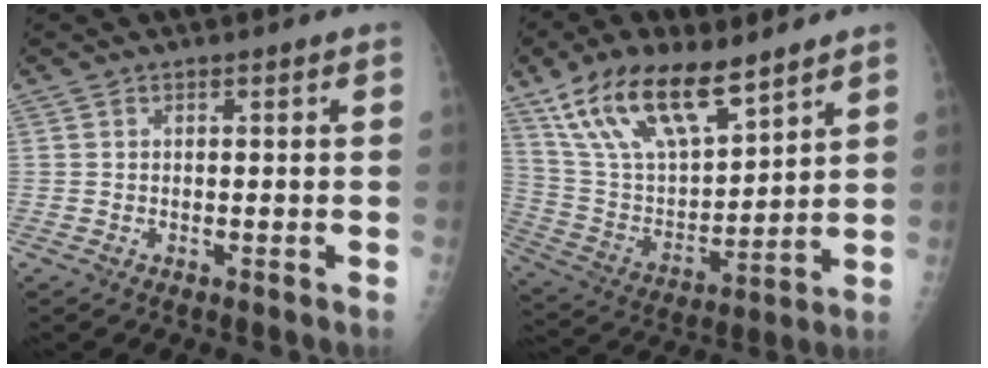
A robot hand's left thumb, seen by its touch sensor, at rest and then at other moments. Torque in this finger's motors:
{"motor_torque": [0.37, 0.38, 1.54, -1.23, 0.46]}